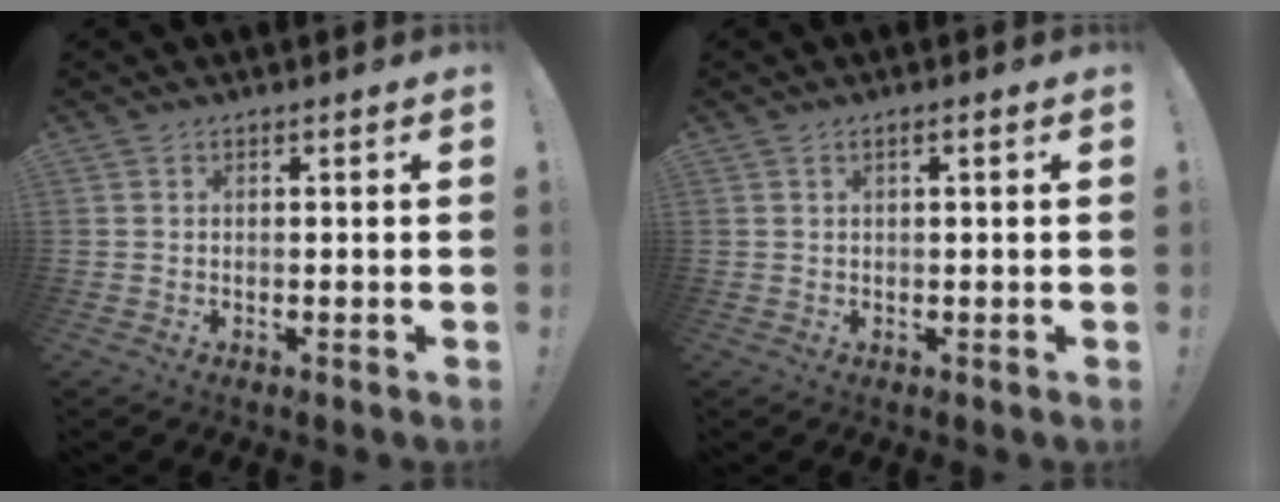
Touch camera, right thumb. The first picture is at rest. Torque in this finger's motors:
{"motor_torque": [-0.05, -0.01, 0.30, -0.11, 0.04]}